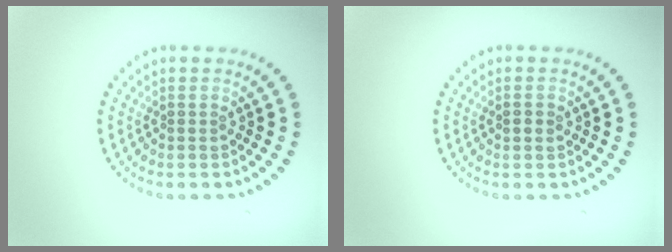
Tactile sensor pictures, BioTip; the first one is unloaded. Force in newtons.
{"total": 0.9, "press": 0.9, "slide": 0.3}